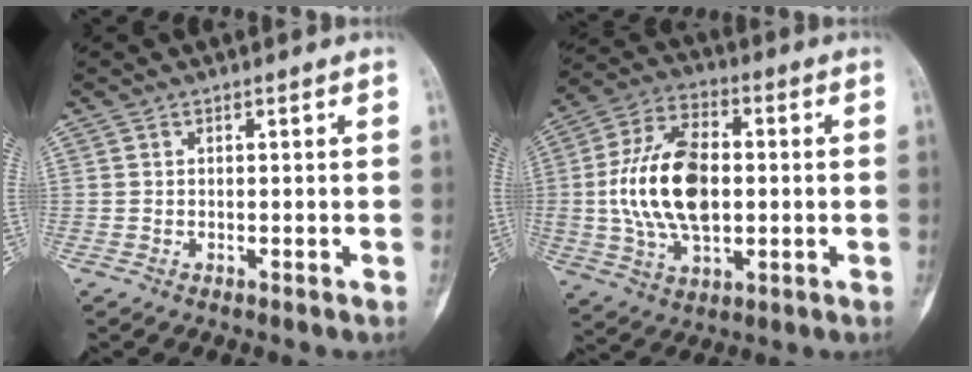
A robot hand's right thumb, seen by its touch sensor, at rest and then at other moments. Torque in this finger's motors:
{"motor_torque": [-0.15, 1.08, 1.11, -0.86, 0.54]}